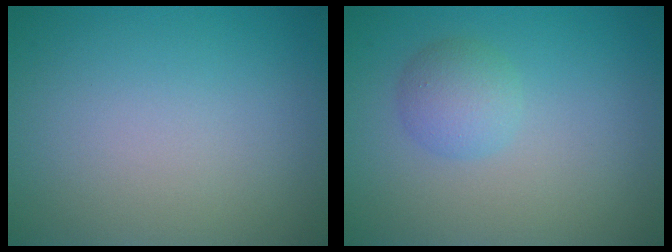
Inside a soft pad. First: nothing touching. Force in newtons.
{"total": 2.4, "press": 2.4, "slide": 0.2}